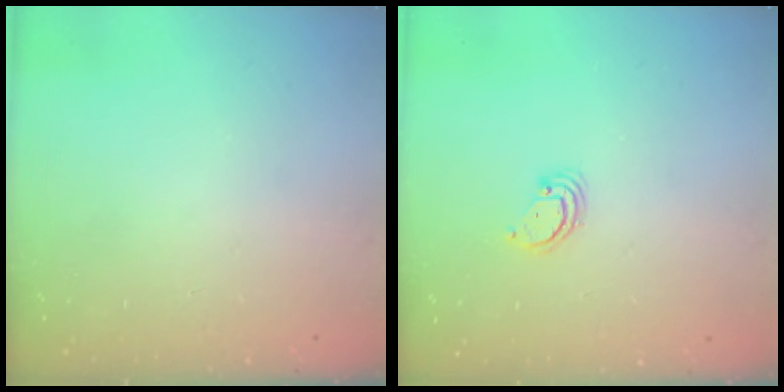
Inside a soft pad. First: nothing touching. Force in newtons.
{"total": 2.5, "press": 2.5, "slide": 0.2}